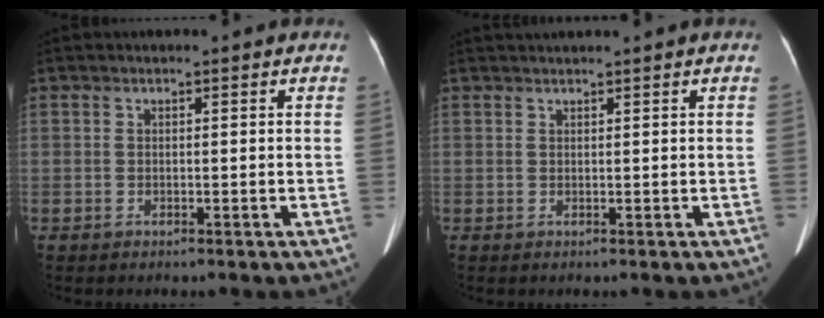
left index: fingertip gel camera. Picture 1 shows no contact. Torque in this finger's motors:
{"motor_torque": [0.28, -1.39, 0.00, -0.02]}